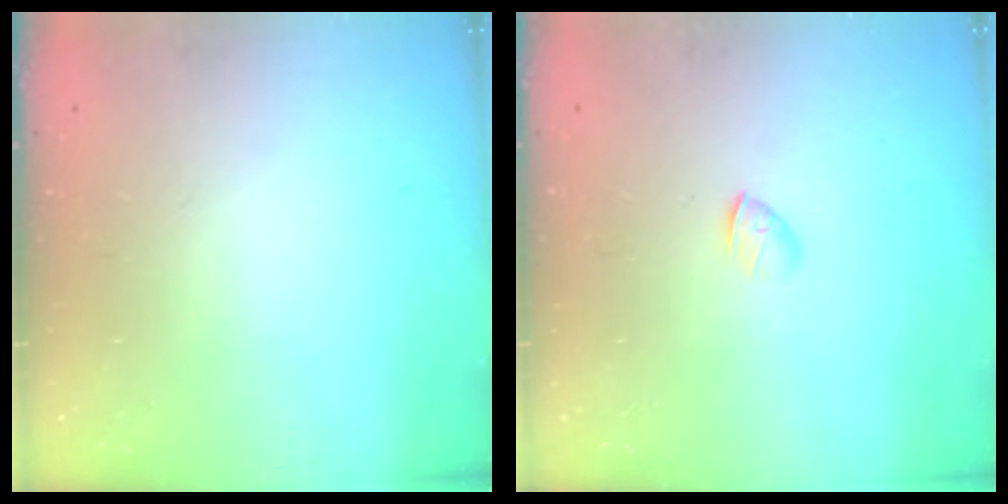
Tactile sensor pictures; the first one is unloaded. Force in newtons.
{"total": 1.7, "press": 1.6, "slide": 0.6}